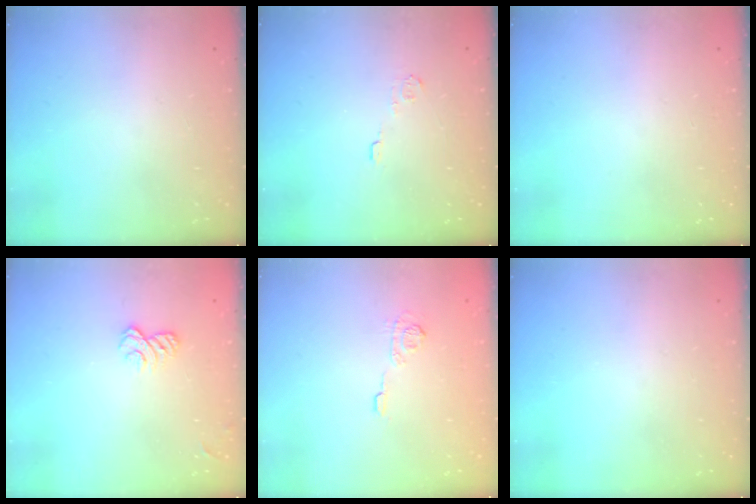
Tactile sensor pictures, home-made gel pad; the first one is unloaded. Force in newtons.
{"total": 3.5, "press": 3.5, "slide": 0.4}
{"total": 0.0}
{"total": 6.2, "press": 6.1, "slide": 1.1}
{"total": 6.7, "press": 6.7, "slide": 0.3}
{"total": 0.0}